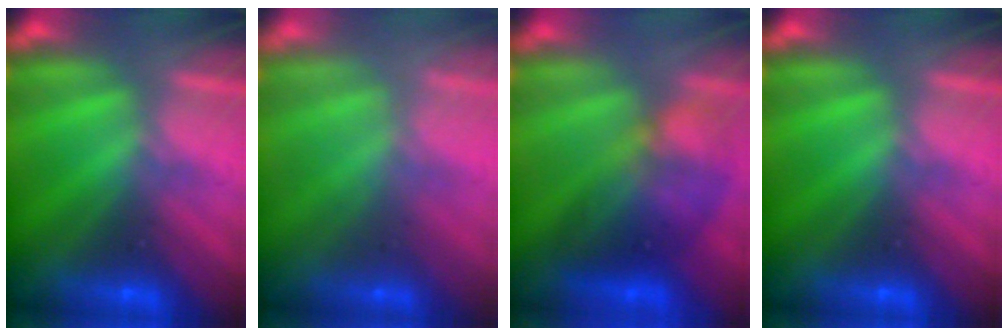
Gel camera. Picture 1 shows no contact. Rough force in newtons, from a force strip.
{"total": 2.3}
{"total": 7.5}
{"total": 0.0}